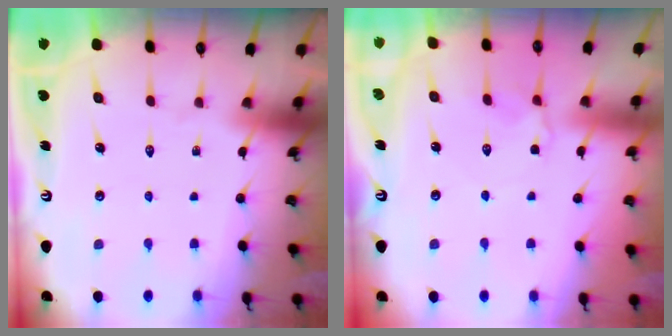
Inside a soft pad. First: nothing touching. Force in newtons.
{"total": 2.8, "press": 2.7, "slide": 0.5}